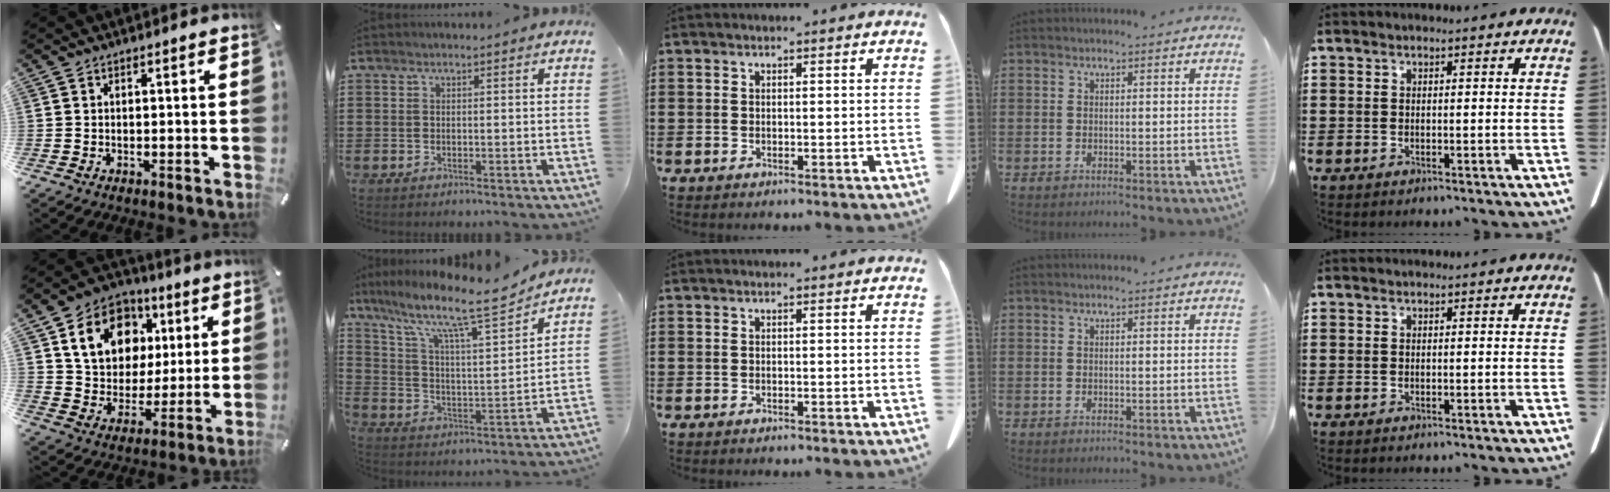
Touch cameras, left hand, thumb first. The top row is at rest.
{"thumb": {"total": 16.1, "force": [6.3, 13.0, 7.2], "torque": [-0.119, -0.011, 0.122]}, "index": {"total": 12.2, "force": [9.5, 1.8, 7.4], "torque": [-0.162, -0.059, 0.154]}}